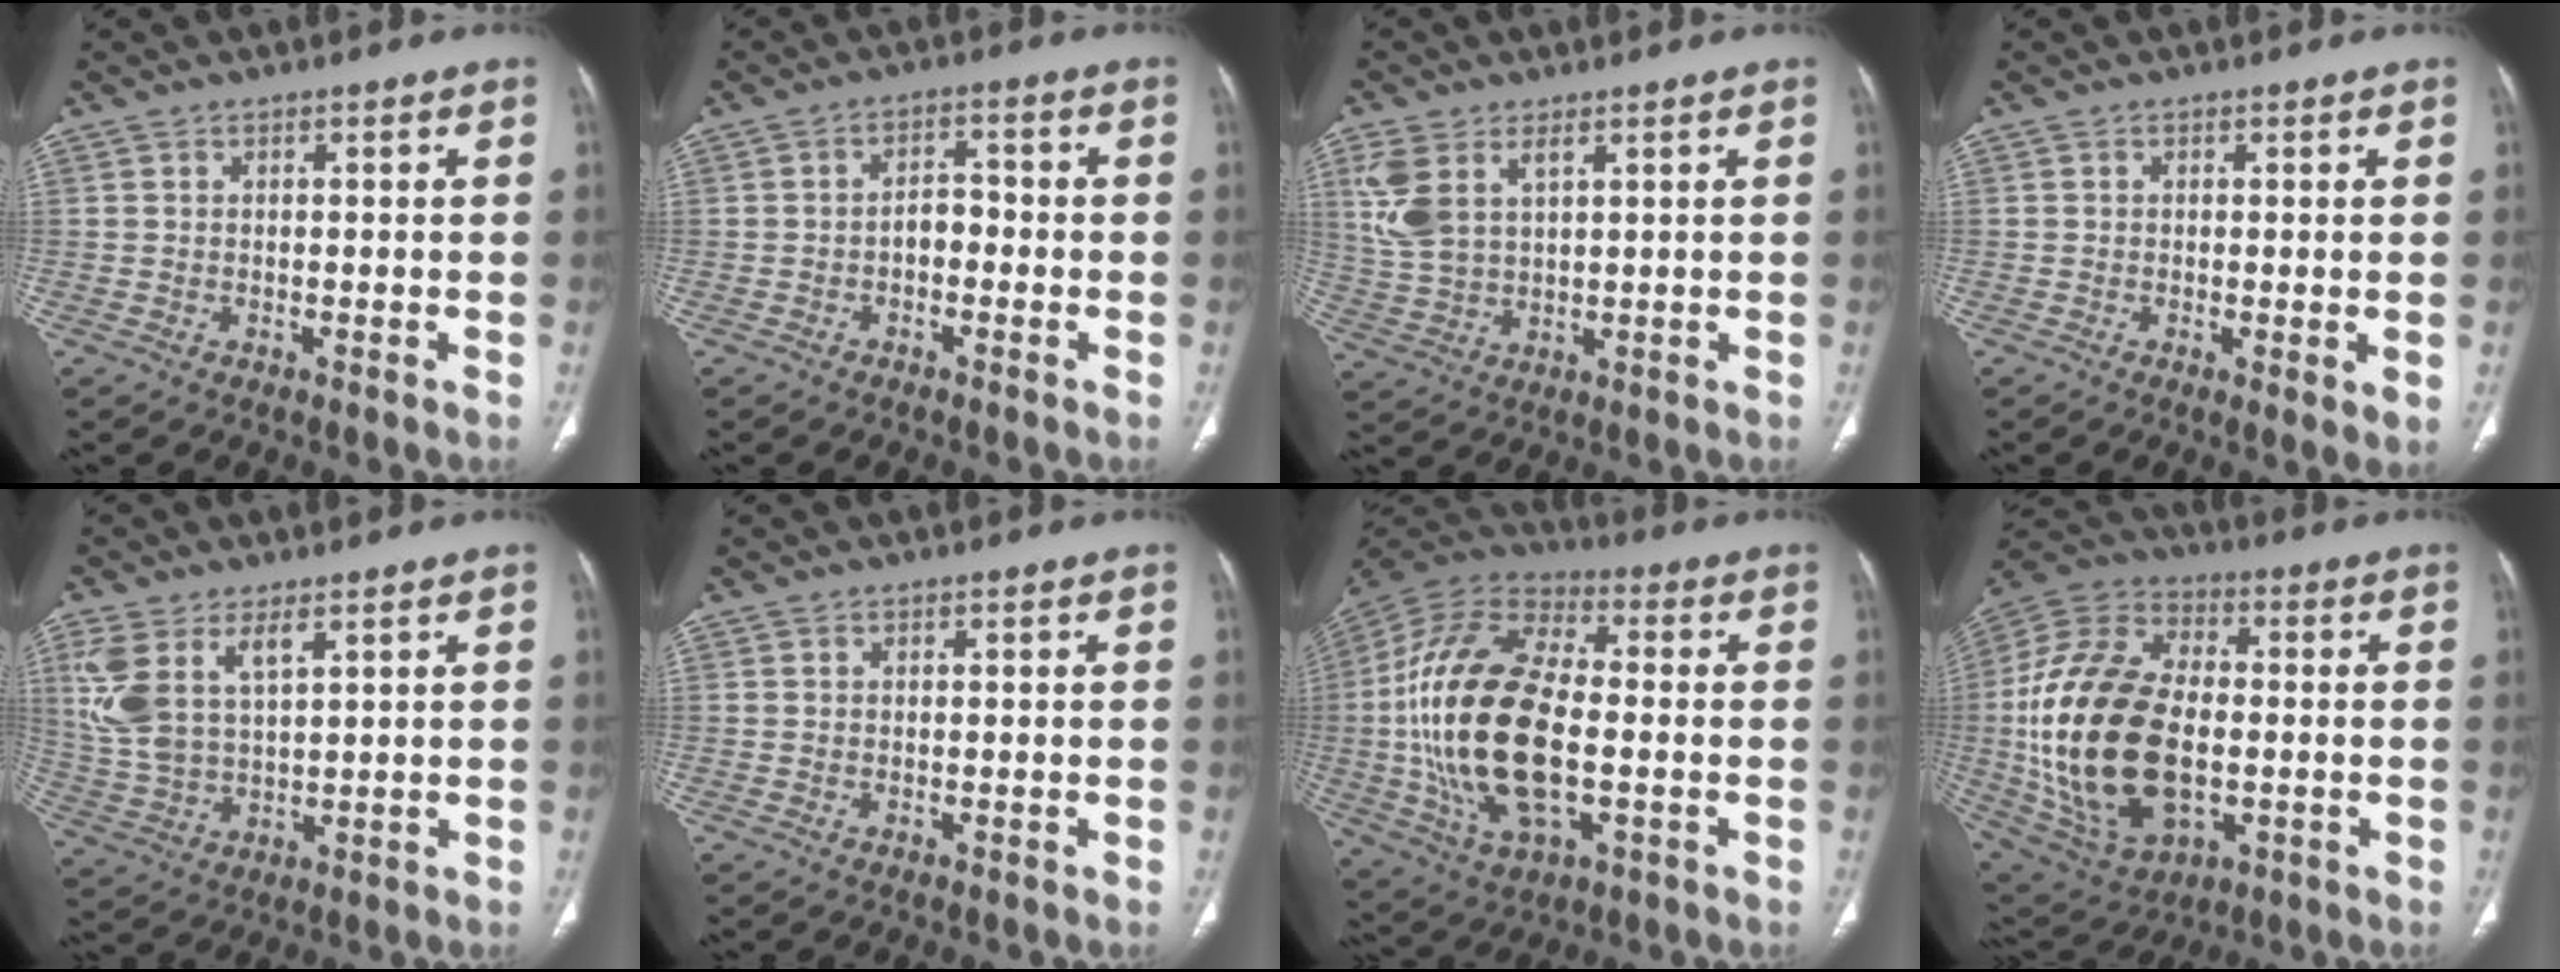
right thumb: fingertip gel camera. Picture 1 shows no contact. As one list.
[{"total": 3.3, "force": [-1.1, 2.1, 2.2], "torque": [-0.023, 0.021, -0.026]}, {"total": 8.6, "force": [3.7, 4.6, 6.2], "torque": [-0.137, -0.002, 0.084]}, {"total": 2.7, "force": [-0.2, 0.7, 2.6], "torque": [-0.046, -0.013, -0.007]}, {"total": 10.6, "force": [4.7, 5.2, 8.0], "torque": [-0.175, -0.009, 0.105]}, {"total": 0.0}, {"total": 26.3, "force": [-2.1, 13.4, 22.6], "torque": [-0.464, 0.008, -0.035]}, {"total": 28.3, "force": [-2.4, 16.8, 22.6], "torque": [-0.452, 0.004, -0.024]}]